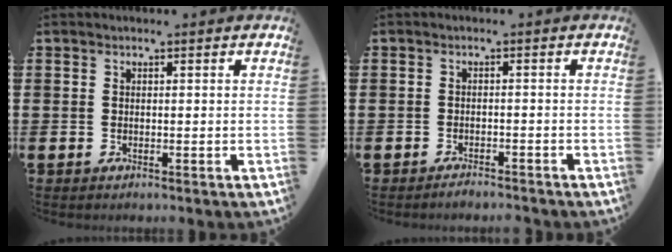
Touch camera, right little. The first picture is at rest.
{"total": 1.3, "force": [-1.3, 0.0, 0.2], "torque": [-0.007, 0.000, -0.025]}